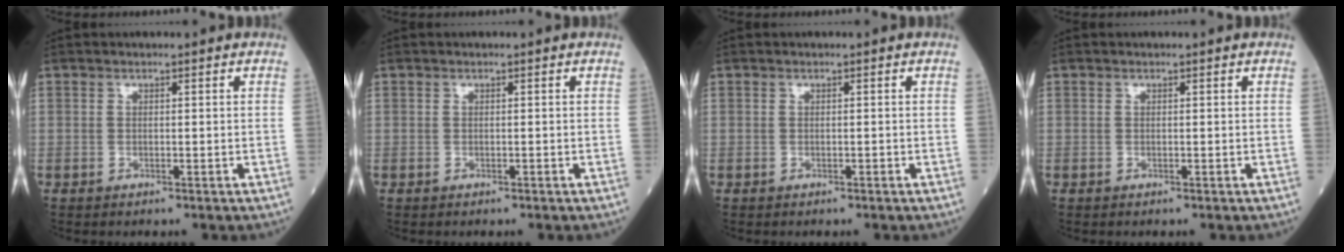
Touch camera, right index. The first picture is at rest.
{"total": 0.0}
{"total": 0.0}
{"total": 0.0}